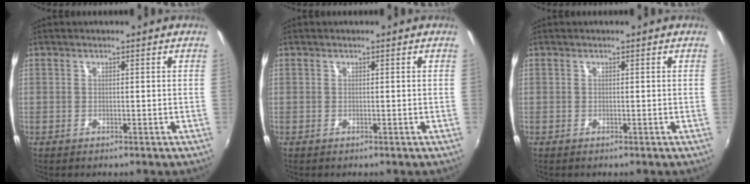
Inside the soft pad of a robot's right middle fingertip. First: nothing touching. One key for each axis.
{"total": 0.0}
{"total": 0.0}